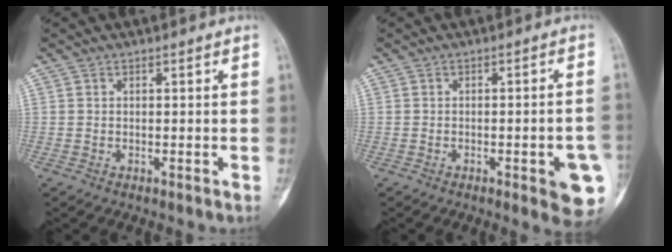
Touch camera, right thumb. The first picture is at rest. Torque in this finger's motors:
{"motor_torque": [1.83, 1.81, 1.08, -1.08, 0.21]}